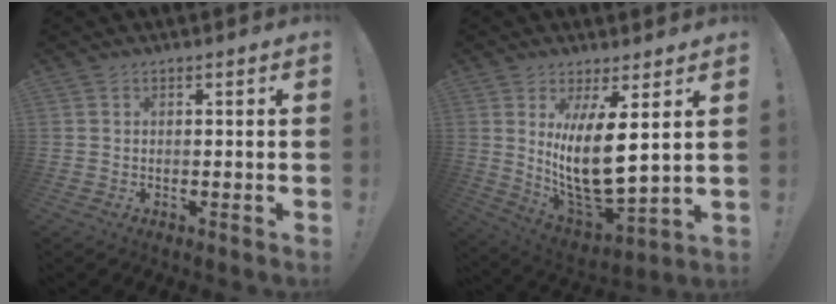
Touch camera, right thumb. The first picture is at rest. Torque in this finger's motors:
{"motor_torque": [-0.33, 1.03, 0.12, 0.35, 0.38]}